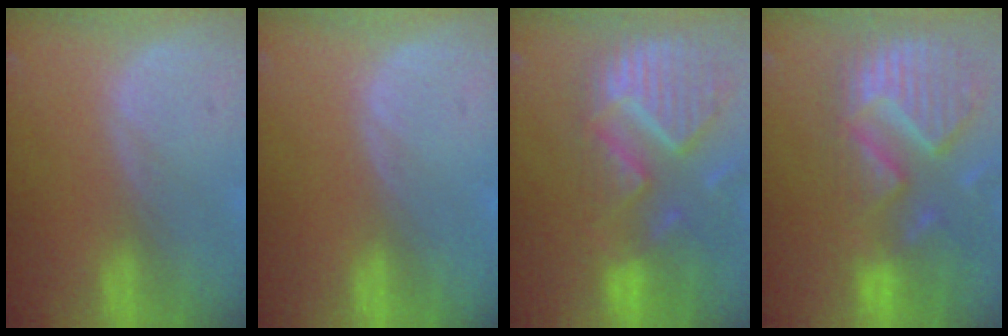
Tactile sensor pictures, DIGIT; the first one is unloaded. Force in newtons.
{"total": 0.0}
{"total": 13.0, "press": 11.0, "slide": 7.0}
{"total": 13.7, "press": 11.6, "slide": 7.3}